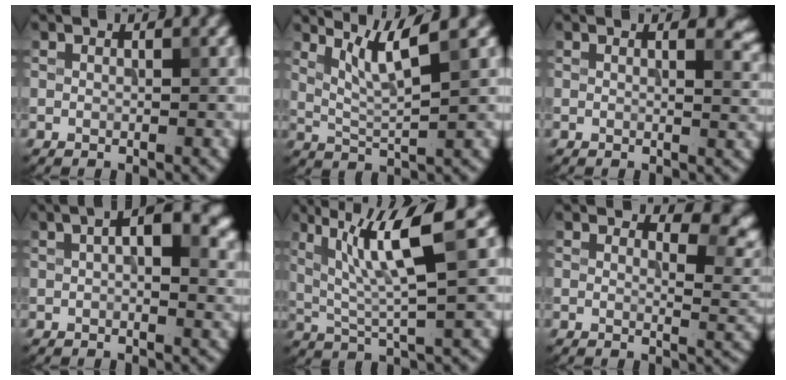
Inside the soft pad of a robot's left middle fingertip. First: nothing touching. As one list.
[{"total": 4.3, "force": [2.4, 0.5, 3.5], "torque": [-0.070, -0.001, 0.055]}, {"total": 3.0, "force": [1.7, 1.2, 2.2], "torque": [-0.019, 0.001, 0.023]}, {"total": 7.0, "force": [2.0, 3.3, 5.9], "torque": [-0.073, 0.015, 0.025]}, {"total": 7.4, "force": [2.9, 1.2, 6.8], "torque": [-0.135, 0.007, 0.055]}, {"total": 3.6, "force": [2.3, 1.3, 2.5], "torque": [-0.030, -0.006, 0.030]}]